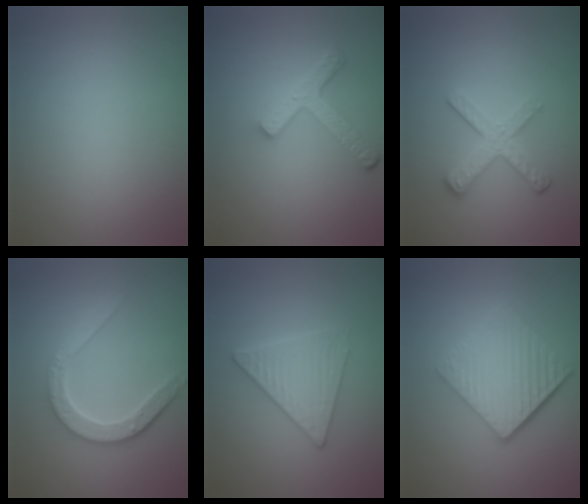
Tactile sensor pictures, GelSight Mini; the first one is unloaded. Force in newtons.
{"total": 3.8, "press": 3.0, "slide": 2.3}
{"total": 3.6, "press": 2.5, "slide": 2.7}
{"total": 4.7, "press": 3.5, "slide": 3.1}
{"total": 3.3, "press": 3.2, "slide": 0.3}
{"total": 6.7, "press": 4.4, "slide": 5.1}